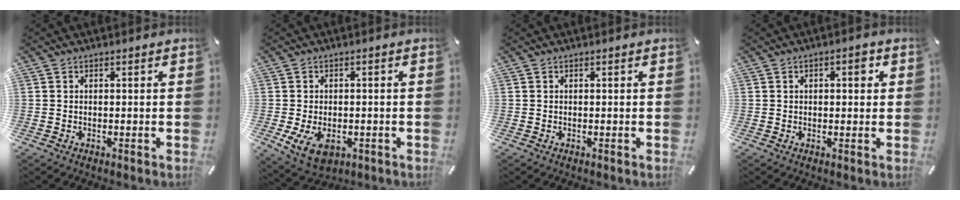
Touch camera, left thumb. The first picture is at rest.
{"total": 6.7, "force": [-2.1, 4.6, 4.4], "torque": [-0.088, 0.001, -0.036]}
{"total": 0.0}
{"total": 3.2, "force": [0.8, 1.7, 2.6], "torque": [-0.029, 0.001, 0.005]}